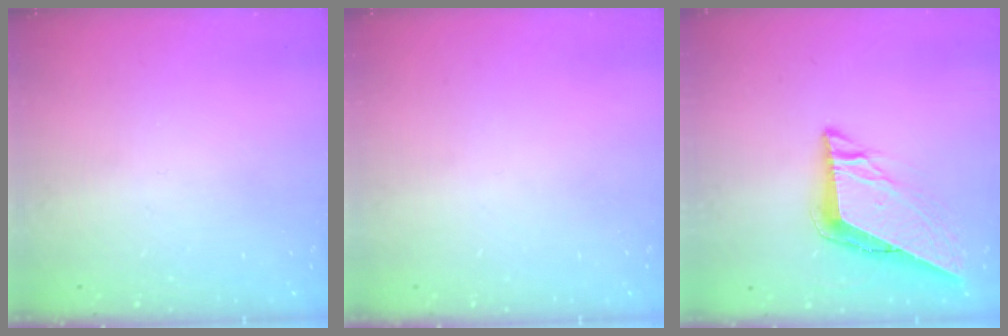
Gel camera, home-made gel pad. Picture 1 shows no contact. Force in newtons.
{"total": 0.0}
{"total": 8.8, "press": 8.8, "slide": 0.9}